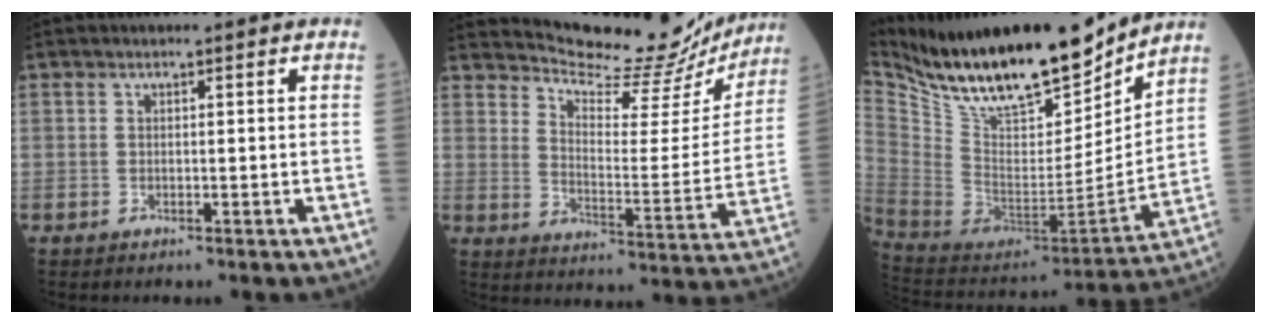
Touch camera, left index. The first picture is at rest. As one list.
[{"total": 18.3, "force": [17.7, 2.8, 3.8], "torque": [-0.059, -0.059, 0.225]}, {"total": 24.5, "force": [19.8, 6.5, 12.8], "torque": [-0.240, -0.020, 0.339]}]